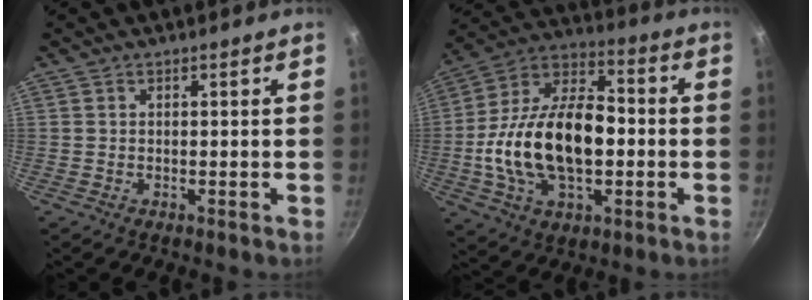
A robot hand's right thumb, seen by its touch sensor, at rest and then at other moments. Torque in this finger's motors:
{"motor_torque": [2.29, 2.73, 1.40, -1.36, 0.55]}